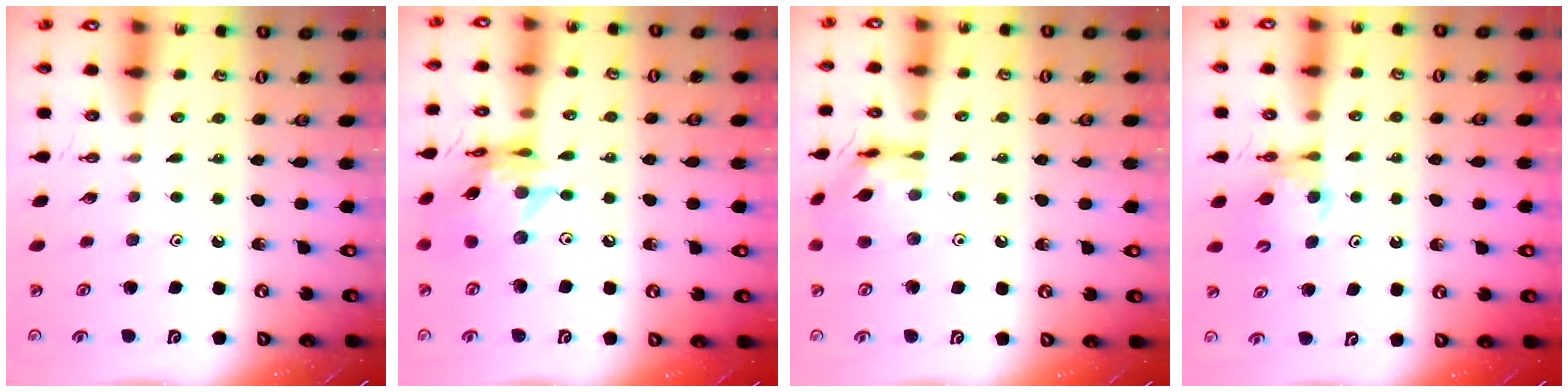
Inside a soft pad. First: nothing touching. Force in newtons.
{"total": 14.8, "press": 14.7, "slide": 1.3}
{"total": 13.5, "press": 13.4, "slide": 1.1}
{"total": 7.0, "press": 7.0, "slide": 0.3}